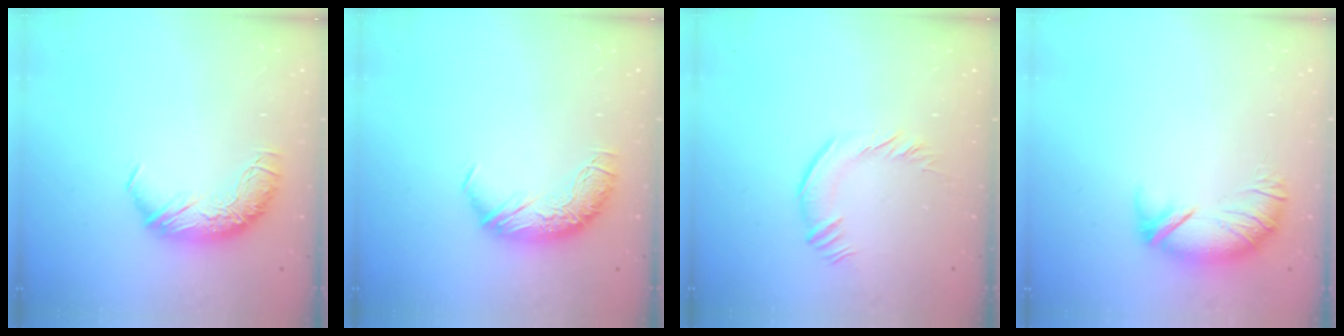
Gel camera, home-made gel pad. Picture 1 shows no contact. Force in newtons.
{"total": 0.0}
{"total": 1.8, "press": 1.6, "slide": 0.7}
{"total": 4.1, "press": 3.8, "slide": 1.5}